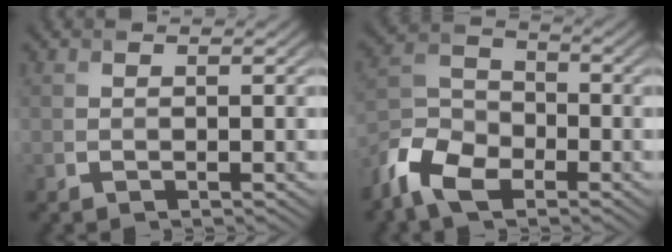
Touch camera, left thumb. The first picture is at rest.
{"total": 8.6, "force": [-5.7, 4.5, 4.7], "torque": [-0.114, -0.011, -0.130]}